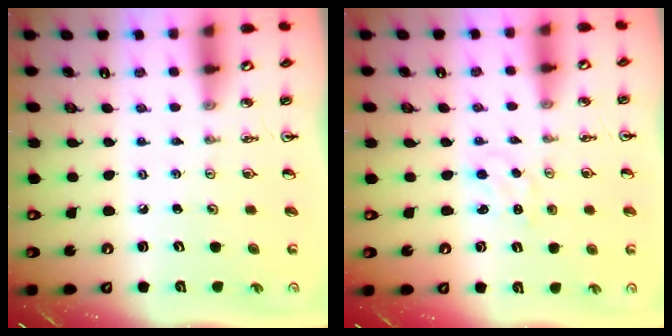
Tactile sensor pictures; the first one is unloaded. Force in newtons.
{"total": 1.2, "press": 1.1, "slide": 0.2}